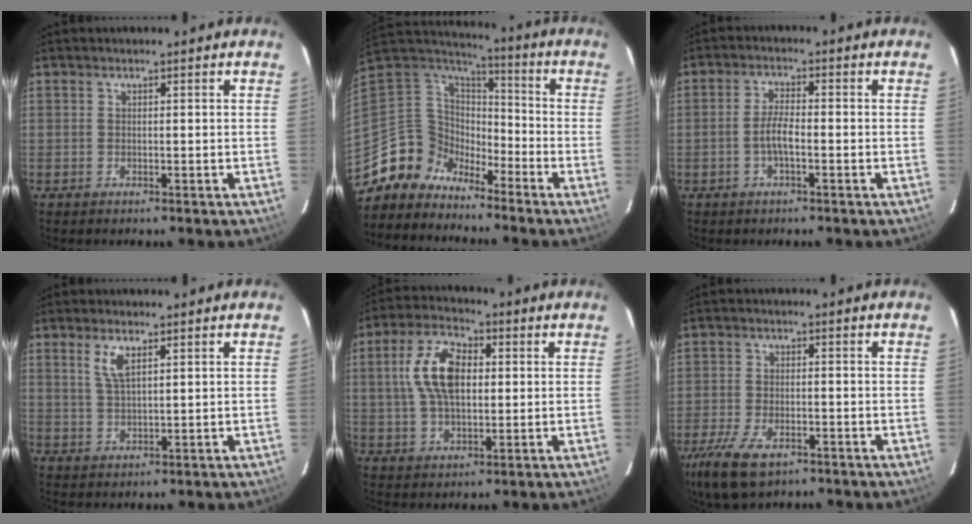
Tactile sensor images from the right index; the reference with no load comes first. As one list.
[{"total": 10.5, "force": [-8.4, 6.3, 0.4], "torque": [-0.032, 0.044, -0.172]}, {"total": 3.6, "force": [-1.3, 0.8, 3.2], "torque": [-0.071, 0.006, -0.025]}, {"total": 4.1, "force": [2.1, 1.4, 3.3], "torque": [-0.064, 0.000, 0.043]}, {"total": 11.7, "force": [1.8, 6.4, 9.6], "torque": [-0.189, 0.020, 0.034]}, {"total": 11.6, "force": [-7.3, 5.2, 7.3], "torque": [-0.181, -0.034, -0.132]}]